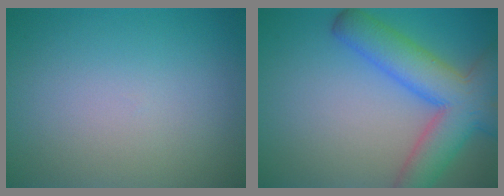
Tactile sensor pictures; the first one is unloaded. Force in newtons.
{"total": 8.2, "press": 8.1, "slide": 0.5}